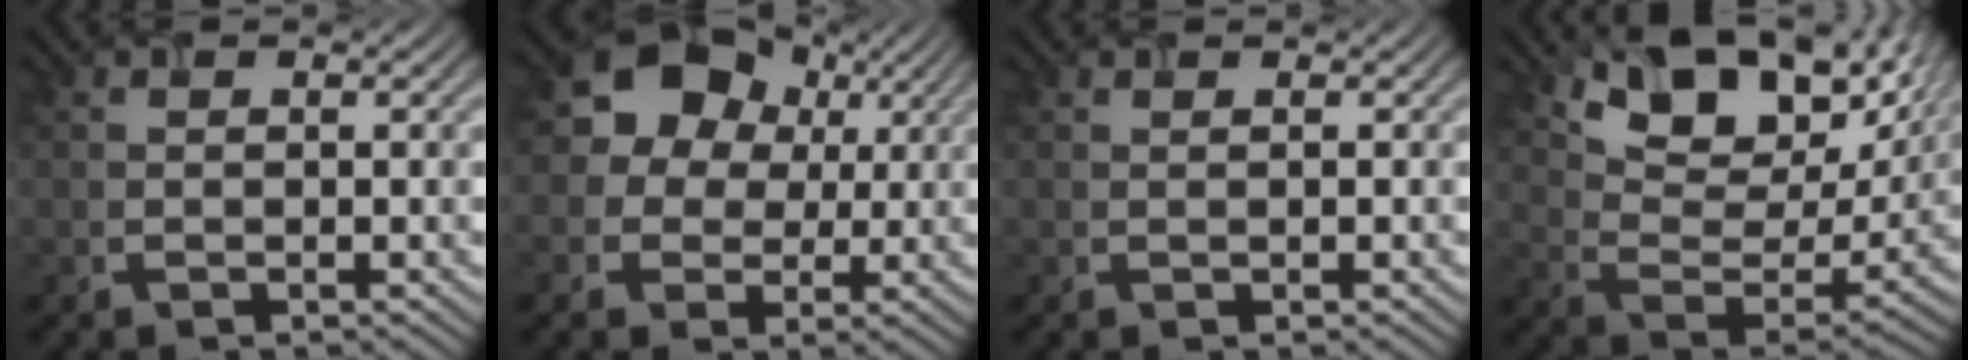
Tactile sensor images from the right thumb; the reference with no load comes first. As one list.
[{"total": 13.1, "force": [3.6, 11.5, 5.0], "torque": [-0.127, 0.036, 0.052]}, {"total": 0.0}, {"total": 14.4, "force": [10.0, 6.4, 8.3], "torque": [-0.155, -0.007, 0.165]}]